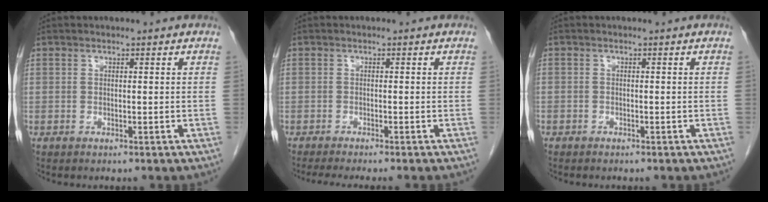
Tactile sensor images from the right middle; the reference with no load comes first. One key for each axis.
{"total": 6.3, "fx": -5.4, "fy": -0.2, "fz": 3.2, "tx": -0.027, "ty": -0.014, "tz": -0.081}
{"total": 0.9, "fx": -0.7, "fy": 0.6, "fz": 0.1, "tx": -0.005, "ty": 0.003, "tz": -0.010}